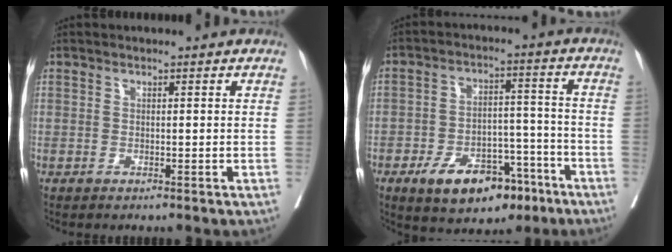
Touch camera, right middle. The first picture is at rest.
{"total": 12.4, "force": [-7.5, 6.3, 7.6], "torque": [-0.108, 0.018, -0.110]}